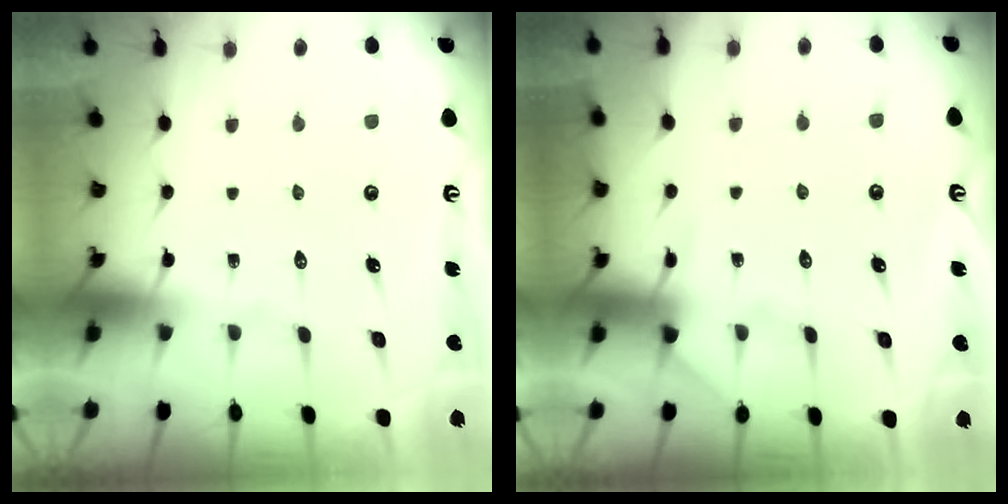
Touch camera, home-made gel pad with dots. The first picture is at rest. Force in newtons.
{"total": 6.2, "press": 6.1, "slide": 0.8}